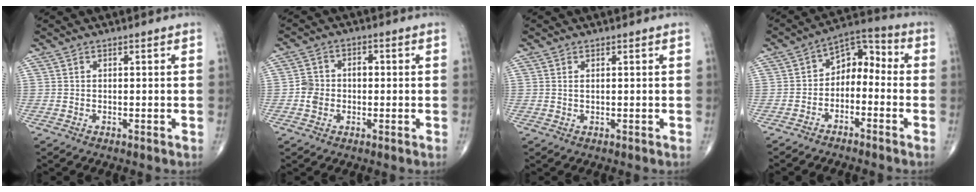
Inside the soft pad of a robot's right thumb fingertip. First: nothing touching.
{"total": 4.7, "force": [-0.7, 4.0, 2.4], "torque": [-0.029, 0.020, -0.015]}
{"total": 0.6, "force": [0.2, 0.2, 0.5], "torque": [-0.012, 0.001, 0.005]}
{"total": 8.2, "force": [-2.3, 5.5, 5.6], "torque": [-0.058, 0.055, -0.053]}